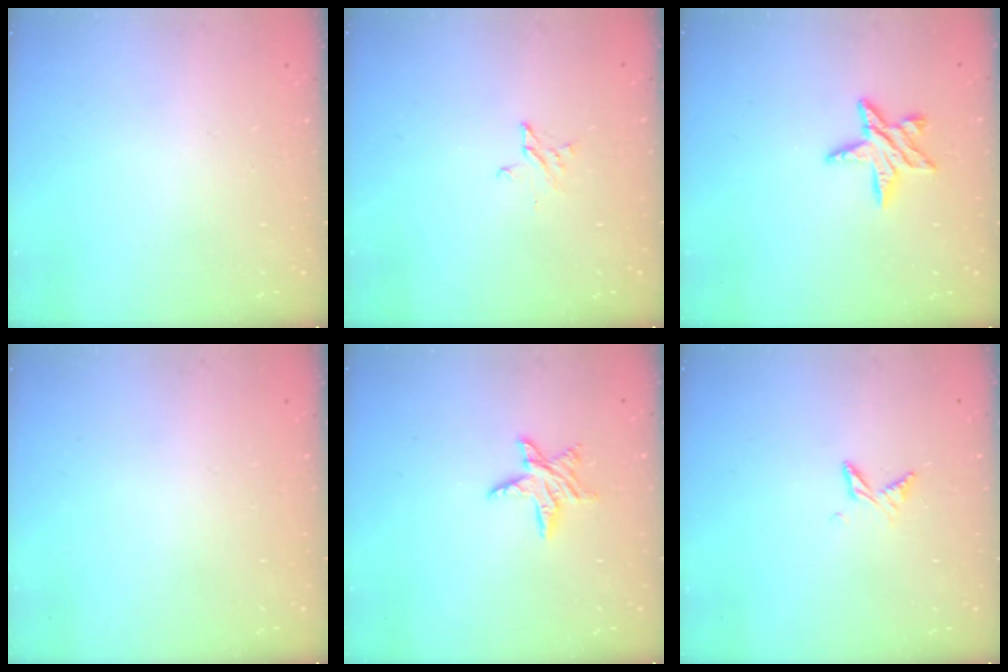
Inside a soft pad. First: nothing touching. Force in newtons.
{"total": 2.2, "press": 2.2, "slide": 0.2}
{"total": 8.9, "press": 8.9, "slide": 0.4}
{"total": 0.0}
{"total": 6.7, "press": 6.7, "slide": 0.3}
{"total": 6.0, "press": 6.0, "slide": 0.7}